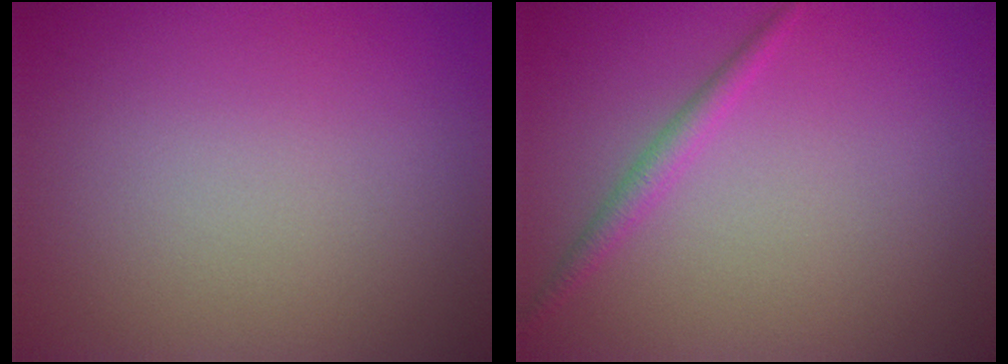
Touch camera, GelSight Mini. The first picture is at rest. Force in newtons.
{"total": 1.5, "press": 1.5, "slide": 0.1}